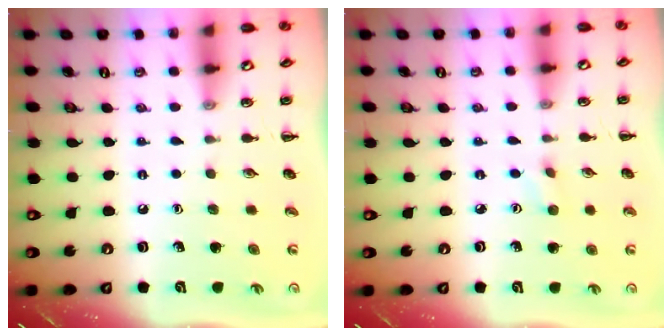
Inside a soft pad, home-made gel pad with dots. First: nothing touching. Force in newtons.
{"total": 2.3, "press": 2.2, "slide": 0.8}